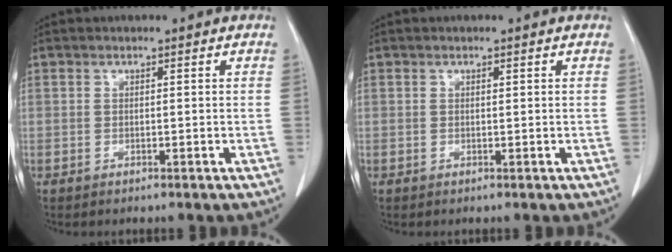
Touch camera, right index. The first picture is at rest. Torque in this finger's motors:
{"motor_torque": [0.06, -0.02, -0.04, -0.01]}